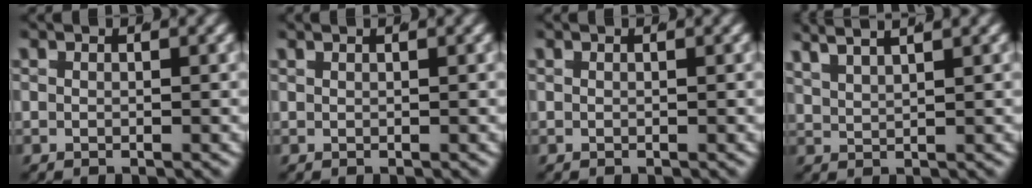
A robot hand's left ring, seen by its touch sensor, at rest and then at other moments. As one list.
[{"total": 0.7, "force": [0.6, 0.1, 0.2], "torque": [0.000, 0.005, 0.008]}, {"total": 0.0}, {"total": 4.8, "force": [3.2, 2.6, 2.5], "torque": [-0.055, 0.009, 0.048]}]